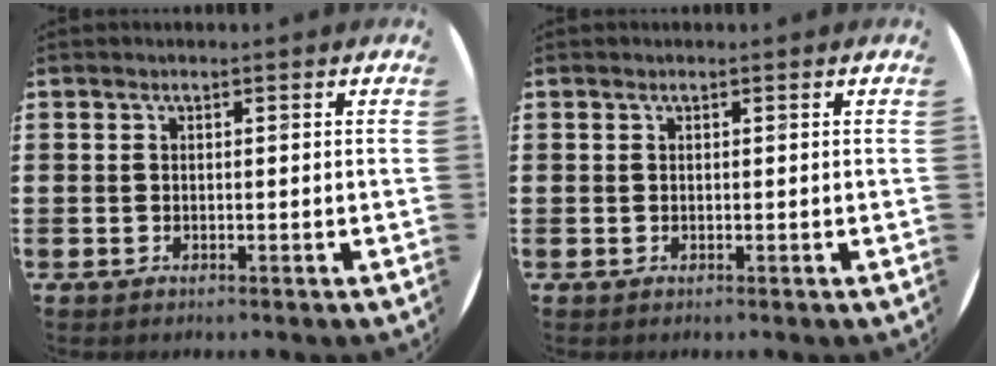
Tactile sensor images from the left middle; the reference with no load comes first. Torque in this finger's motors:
{"motor_torque": [0.53, -0.51, -0.02, 0.04]}